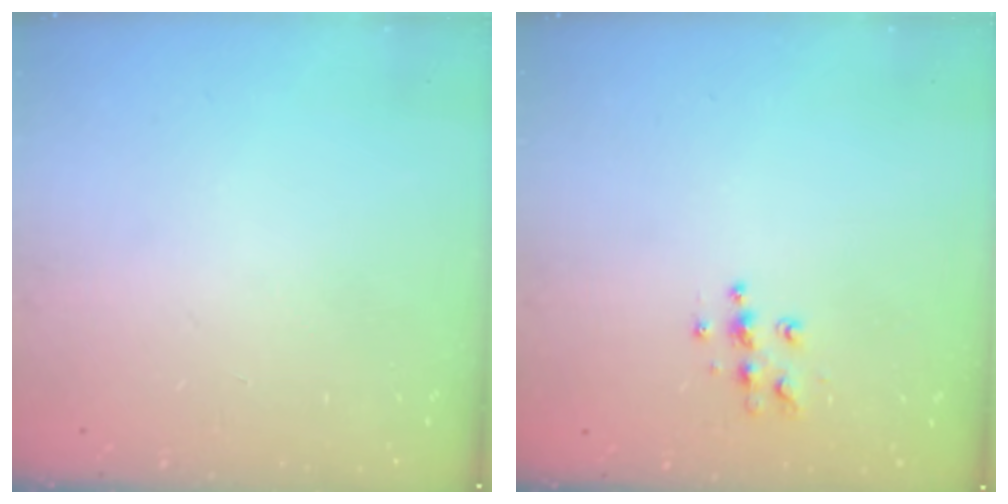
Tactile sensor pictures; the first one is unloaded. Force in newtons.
{"total": 7.4, "press": 7.4, "slide": 0.3}